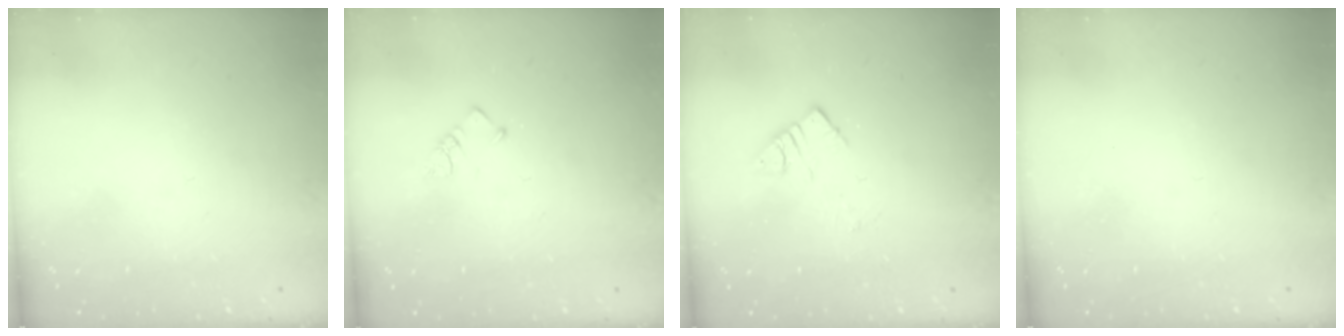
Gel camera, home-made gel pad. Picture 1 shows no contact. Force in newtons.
{"total": 1.9, "press": 1.9, "slide": 0.3}
{"total": 4.1, "press": 4.1, "slide": 0.2}
{"total": 0.0}